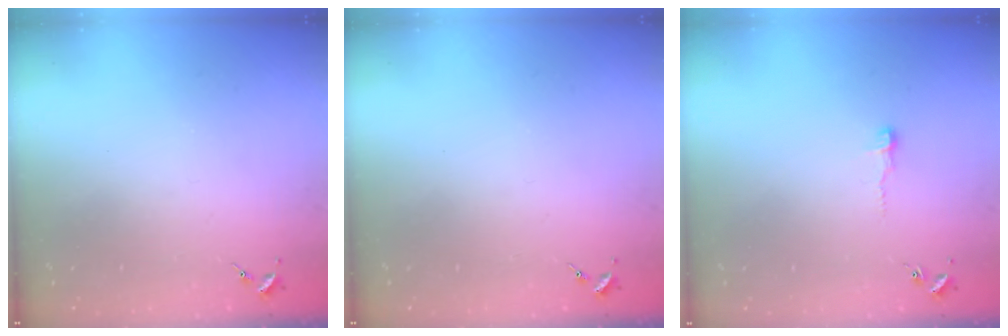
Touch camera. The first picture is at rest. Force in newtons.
{"total": 0.0}
{"total": 3.6, "press": 3.6, "slide": 0.3}